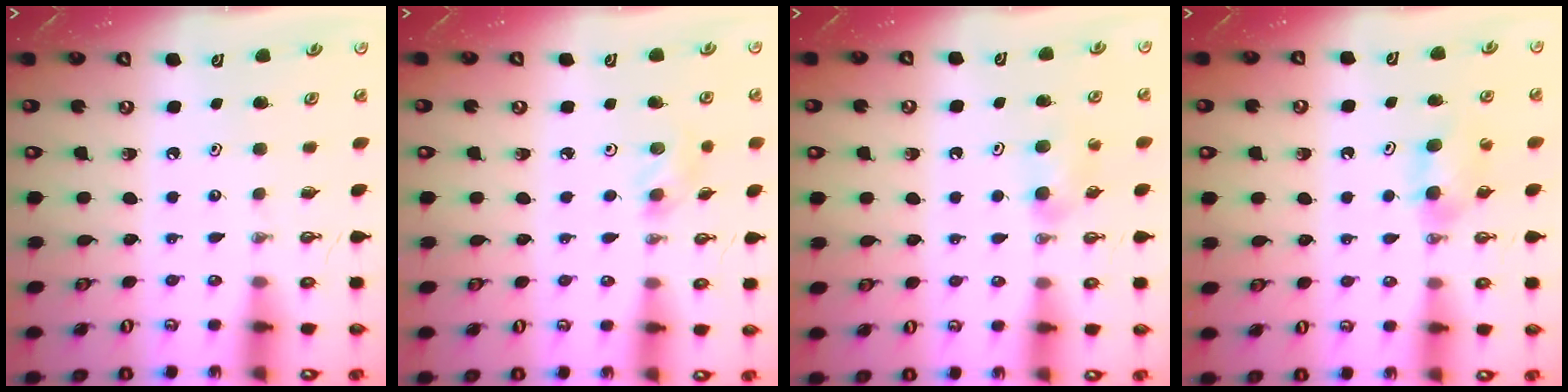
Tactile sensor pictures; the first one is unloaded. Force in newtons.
{"total": 3.4, "press": 3.4, "slide": 0.5}
{"total": 4.2, "press": 3.9, "slide": 1.5}
{"total": 5.9, "press": 5.8, "slide": 1.0}